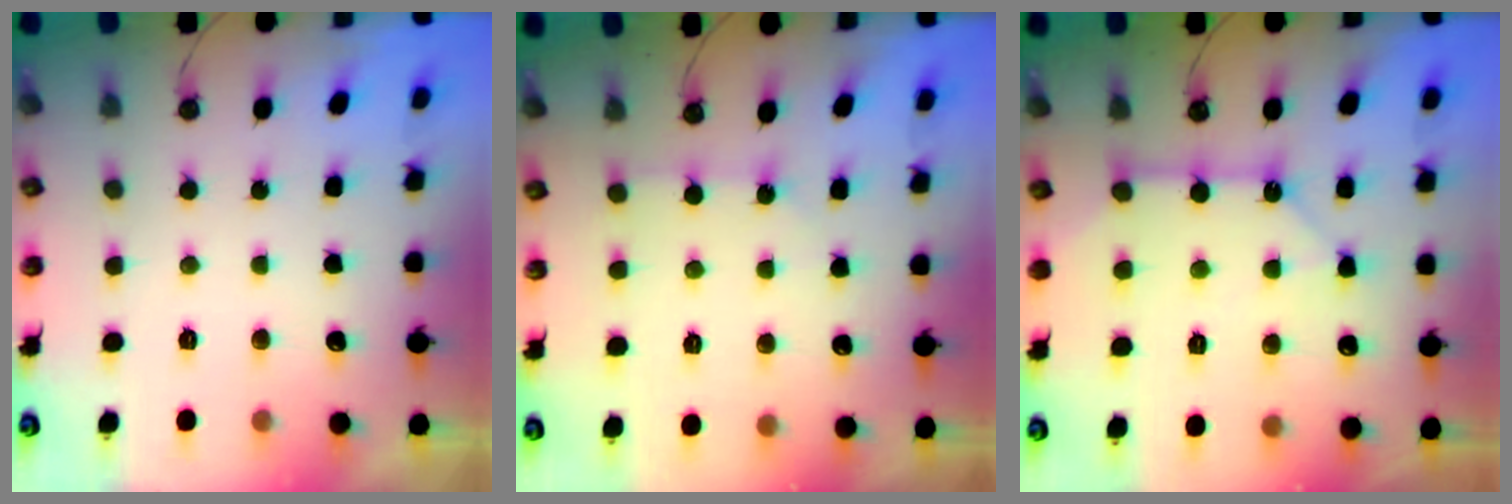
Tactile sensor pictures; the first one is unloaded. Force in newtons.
{"total": 2.4, "press": 2.4, "slide": 0.3}
{"total": 11.6, "press": 11.5, "slide": 1.3}